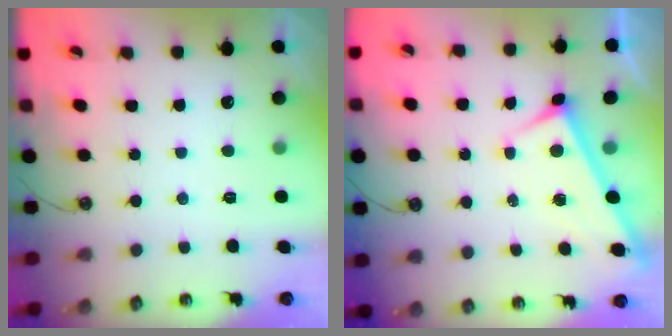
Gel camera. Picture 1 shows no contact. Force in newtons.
{"total": 3.6, "press": 3.6, "slide": 0.3}